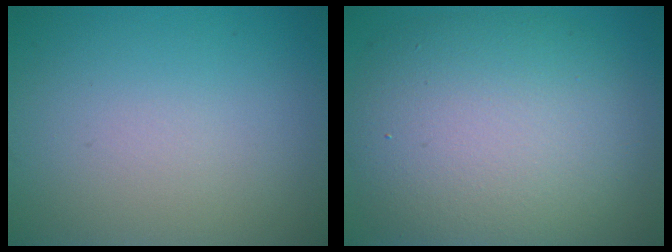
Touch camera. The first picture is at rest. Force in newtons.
{"total": 10.5, "press": 10.5, "slide": 0.5}